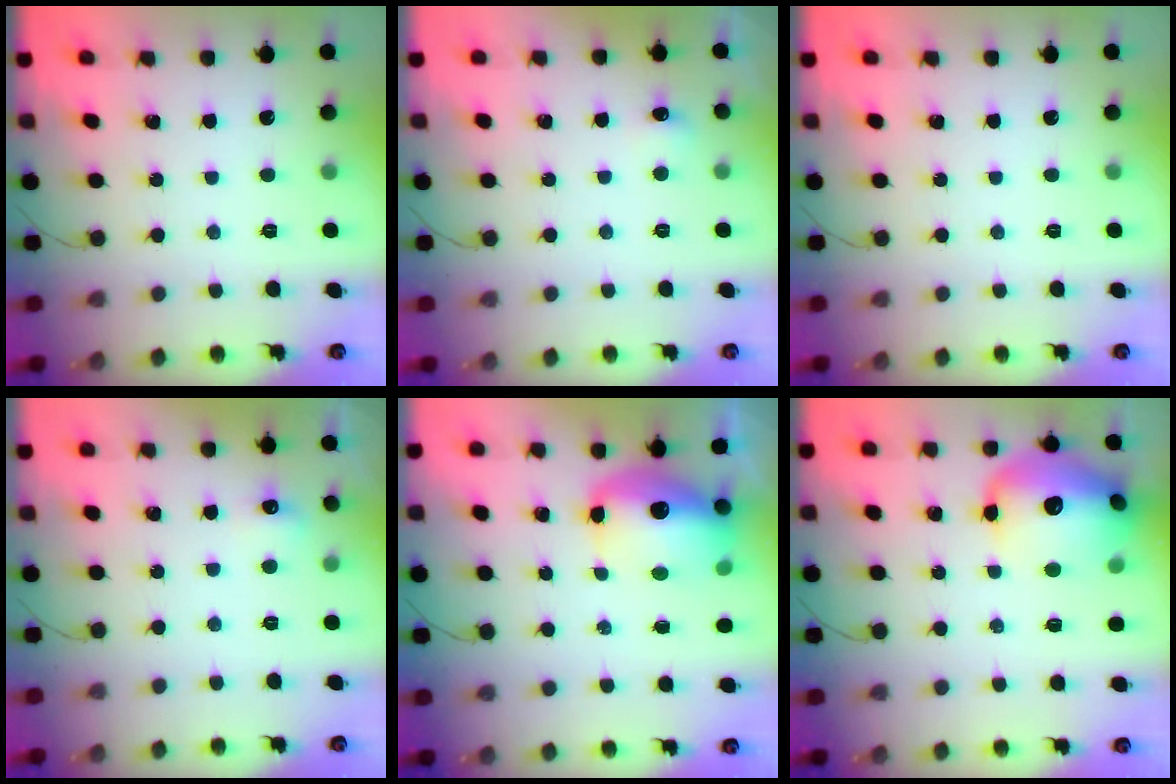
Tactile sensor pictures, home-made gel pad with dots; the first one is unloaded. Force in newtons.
{"total": 3.7, "press": 3.3, "slide": 1.6}
{"total": 0.0}
{"total": 5.0, "press": 4.8, "slide": 1.4}
{"total": 12.8, "press": 12.5, "slide": 2.8}
{"total": 18.5, "press": 18.4, "slide": 2.3}